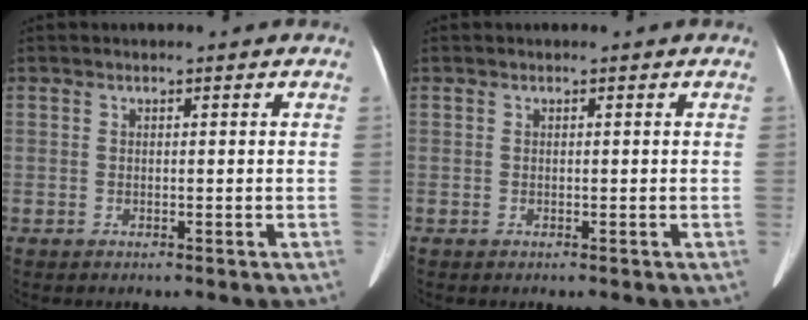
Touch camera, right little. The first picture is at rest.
{"total": 0.0}